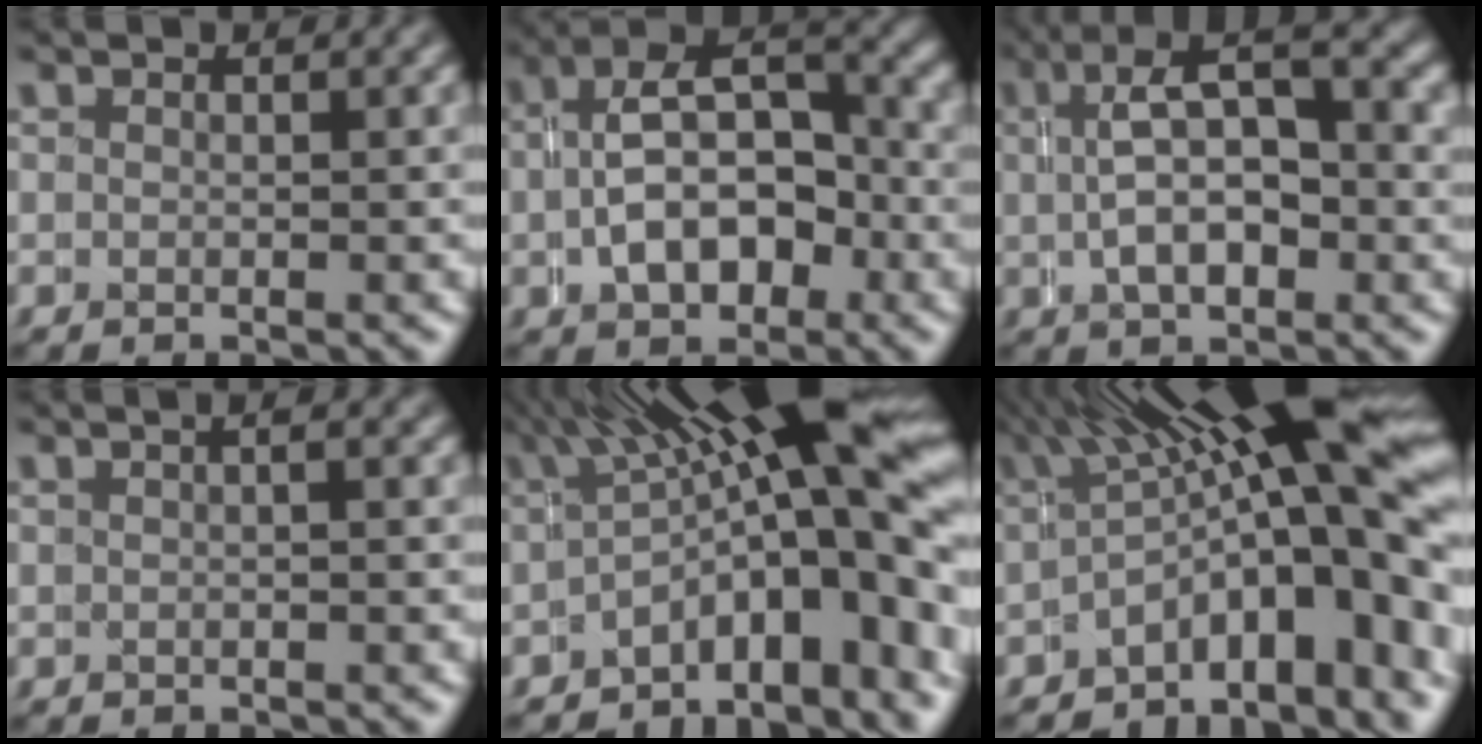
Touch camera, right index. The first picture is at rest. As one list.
[{"total": 6.7, "force": [-0.3, 3.8, 5.5], "torque": [-0.080, 0.004, -0.003]}, {"total": 6.1, "force": [0.9, 2.3, 5.6], "torque": [-0.083, 0.019, 0.010]}, {"total": 1.1, "force": [0.2, 0.6, 0.8], "torque": [-0.012, 0.015, -0.003]}, {"total": 12.2, "force": [1.3, 3.8, 11.5], "torque": [-0.151, 0.006, 0.018]}, {"total": 13.4, "force": [1.0, 4.8, 12.5], "torque": [-0.169, 0.006, 0.014]}]